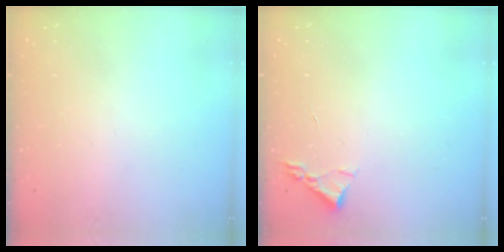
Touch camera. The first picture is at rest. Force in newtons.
{"total": 2.2, "press": 2.2, "slide": 0.3}